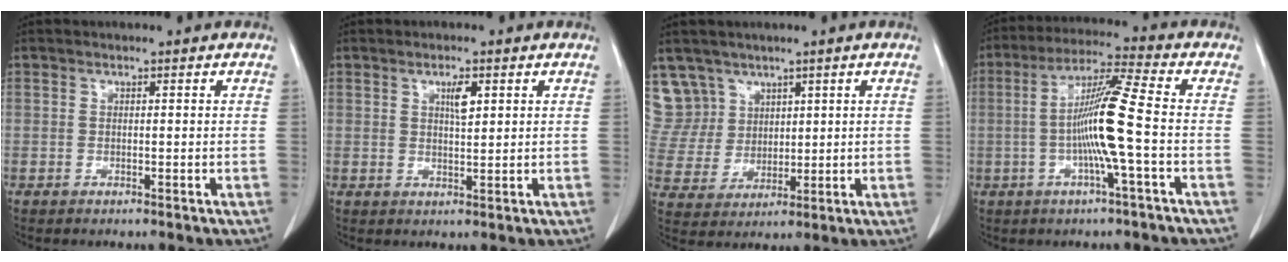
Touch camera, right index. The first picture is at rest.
{"total": 2.8, "force": [1.2, 0.7, 2.4], "torque": [-0.042, -0.001, 0.021]}
{"total": 8.7, "force": [5.6, 6.6, -0.3], "torque": [-0.001, 0.020, 0.126]}
{"total": 10.7, "force": [-1.5, -1.0, 10.6], "torque": [-0.201, 0.005, -0.033]}